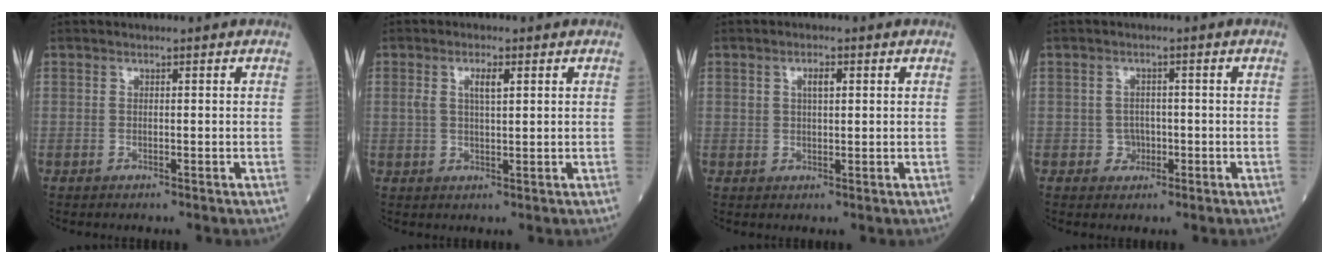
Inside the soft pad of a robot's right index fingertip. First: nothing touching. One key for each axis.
{"total": 3.3, "fx": 1.2, "fy": 0.8, "fz": 3.0, "tx": -0.059, "ty": 0.004, "tz": 0.022}
{"total": 2.5, "fx": 0.9, "fy": 0.9, "fz": 2.2, "tx": -0.041, "ty": 0.002, "tz": 0.017}
{"total": 2.2, "fx": -0.8, "fy": 2.0, "fz": 0.5, "tx": -0.002, "ty": 0.008, "tz": -0.011}